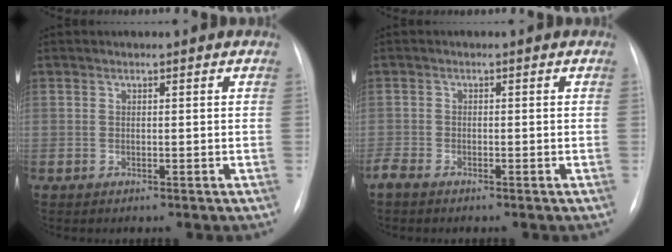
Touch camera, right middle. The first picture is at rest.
{"total": 2.1, "force": [-1.7, 0.6, 1.0], "torque": [-0.030, -0.006, -0.030]}